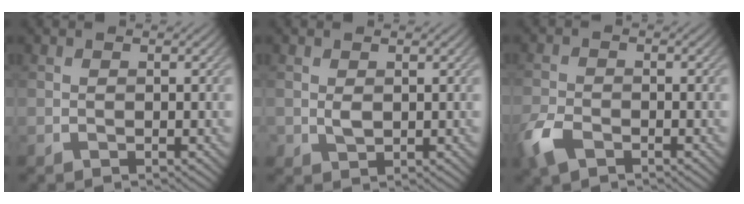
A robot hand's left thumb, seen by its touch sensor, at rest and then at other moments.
{"total": 1.5, "force": [0.3, 1.0, 1.0], "torque": [-0.023, -0.003, 0.009]}
{"total": 4.7, "force": [-2.8, 2.3, 2.9], "torque": [-0.072, -0.008, -0.066]}